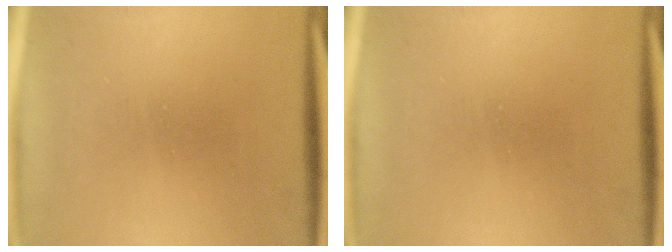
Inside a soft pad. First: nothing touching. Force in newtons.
{"total": 0.0}